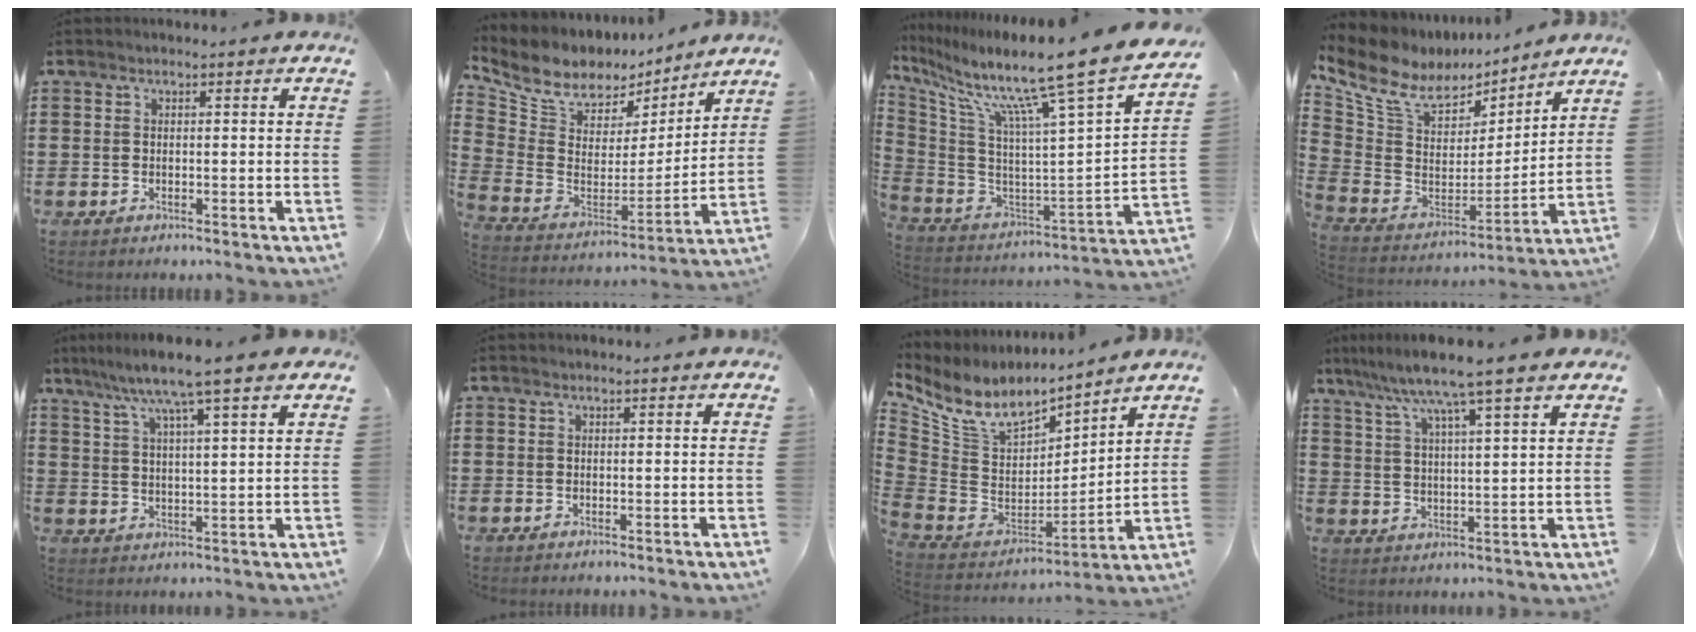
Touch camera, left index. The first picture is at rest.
{"total": 8.0, "force": [6.4, 4.4, 2.1], "torque": [-0.086, -0.038, 0.116]}
{"total": 11.9, "force": [9.1, -0.7, 7.6], "torque": [-0.151, -0.086, 0.128]}
{"total": 9.9, "force": [7.0, 5.4, 4.4], "torque": [-0.126, -0.037, 0.127]}
{"total": 7.9, "force": [6.2, -0.1, 4.9], "torque": [-0.115, -0.021, 0.106]}
{"total": 0.0}
{"total": 8.9, "force": [6.3, 4.4, 4.4], "torque": [-0.122, -0.039, 0.113]}
{"total": 7.1, "force": [5.8, -0.8, 4.0], "torque": [-0.100, -0.033, 0.095]}